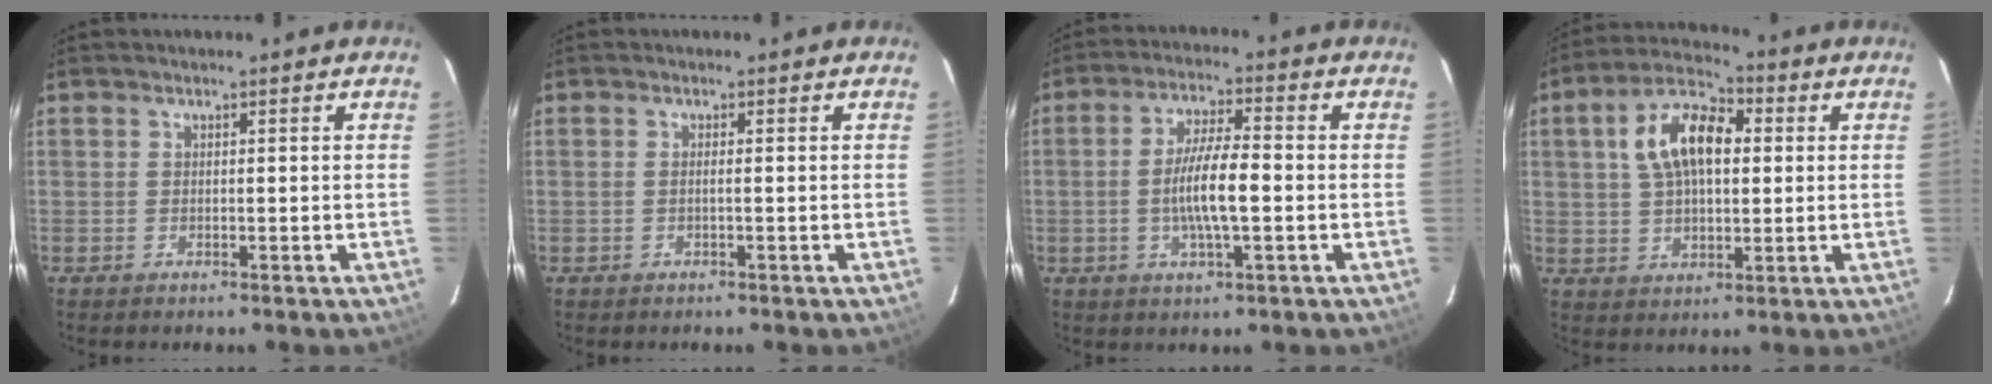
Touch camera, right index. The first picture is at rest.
{"total": 0.7, "force": [-0.2, -0.3, 0.7], "torque": [-0.011, 0.001, -0.004]}
{"total": 8.4, "force": [-1.3, 1.6, 8.1], "torque": [-0.156, -0.001, -0.025]}
{"total": 12.3, "force": [2.6, 6.7, 9.9], "torque": [-0.186, 0.031, 0.042]}